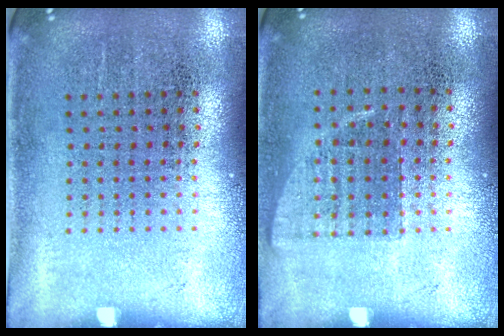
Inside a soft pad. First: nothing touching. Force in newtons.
{"total": 0.6, "press": 0.6, "slide": 0.1}